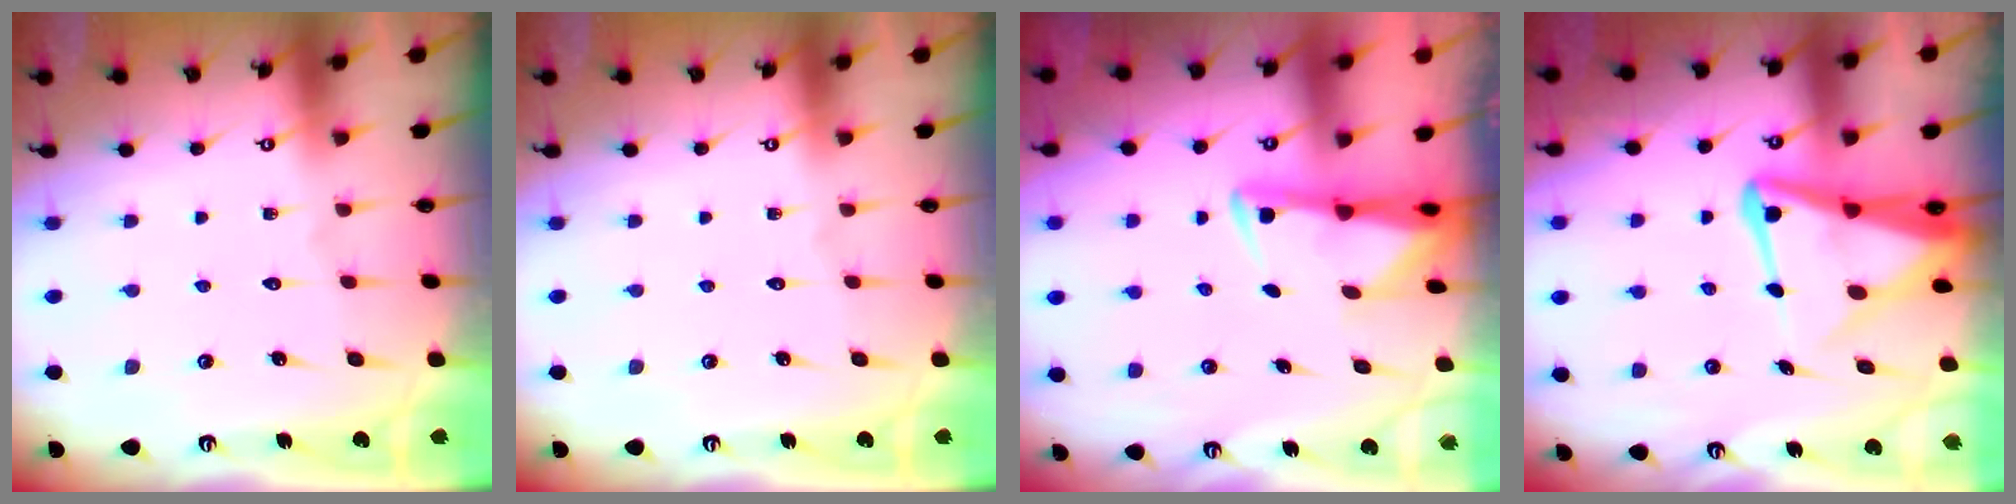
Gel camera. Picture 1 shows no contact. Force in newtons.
{"total": 0.0}
{"total": 2.9, "press": 2.8, "slide": 0.5}
{"total": 7.9, "press": 7.9, "slide": 0.7}